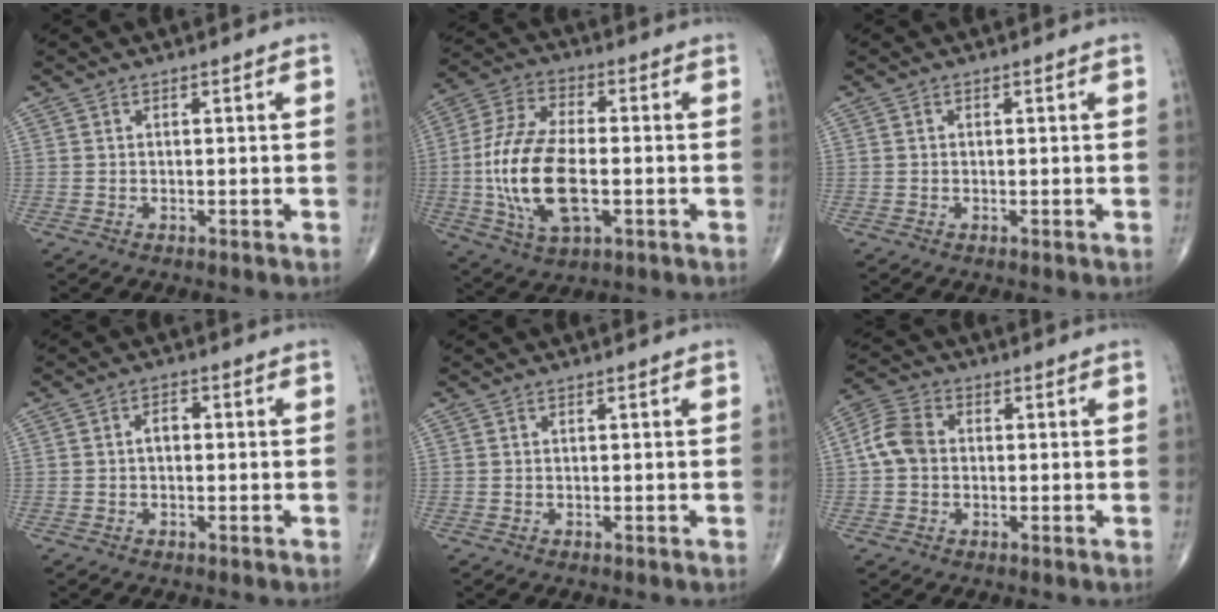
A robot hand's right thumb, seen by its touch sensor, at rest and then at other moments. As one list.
[{"total": 17.5, "force": [-2.5, 8.6, 15.1], "torque": [-0.304, 0.011, -0.042]}, {"total": 0.0}, {"total": 2.3, "force": [-0.1, 1.5, 1.7], "torque": [-0.019, 0.011, -0.006]}, {"total": 0.0}, {"total": 6.3, "force": [0.0, 4.9, 4.0], "torque": [-0.077, 0.019, -0.011]}]